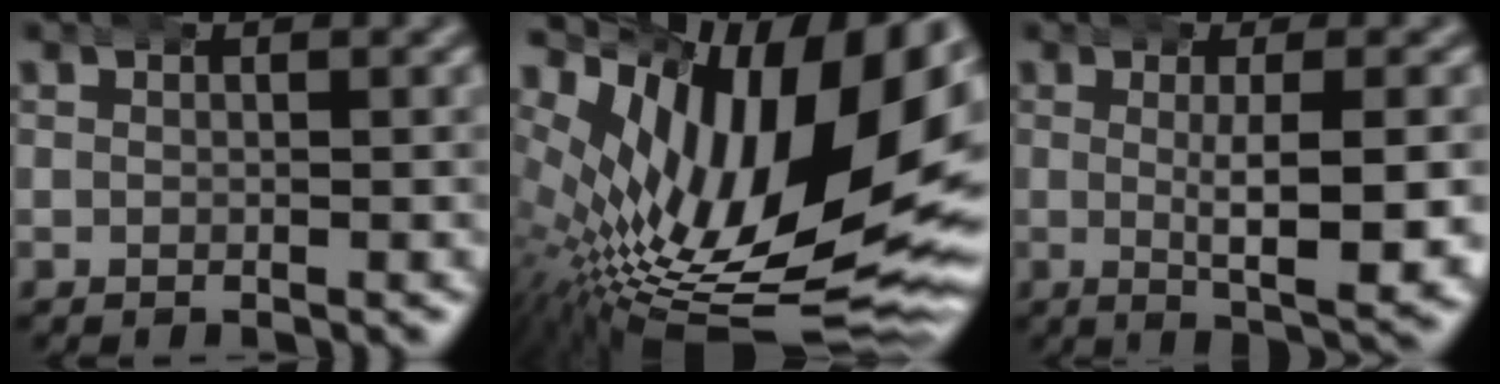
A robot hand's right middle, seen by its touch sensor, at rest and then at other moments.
{"total": 18.8, "force": [0.3, 9.1, 16.5], "torque": [-0.247, -0.010, 0.021]}
{"total": 5.7, "force": [-0.5, 0.7, 5.6], "torque": [-0.088, -0.009, -0.002]}